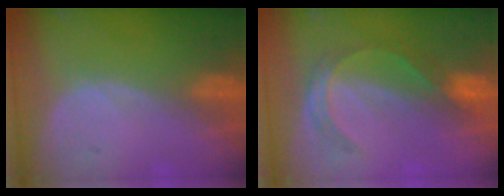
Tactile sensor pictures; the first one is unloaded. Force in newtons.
{"total": 4.6, "press": 4.6, "slide": 0.2}